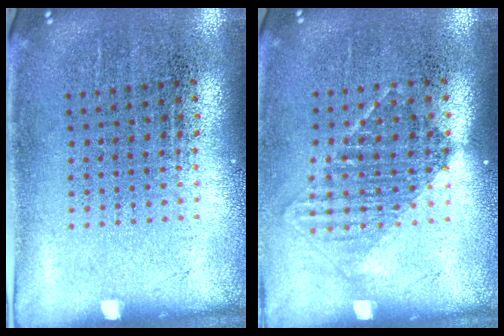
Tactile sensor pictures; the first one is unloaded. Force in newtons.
{"total": 1.3, "press": 1.1, "slide": 0.7}